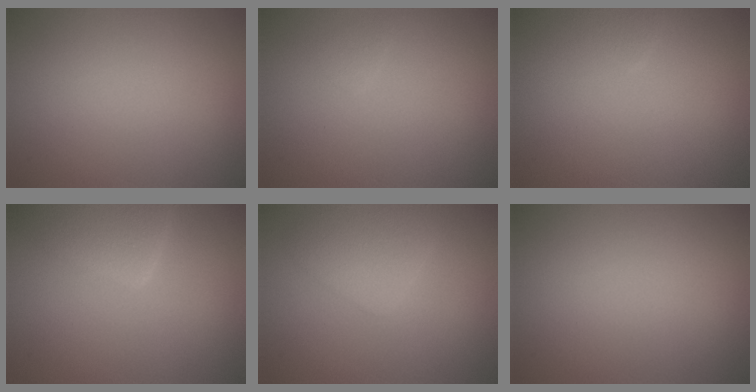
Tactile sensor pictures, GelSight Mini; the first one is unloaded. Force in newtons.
{"total": 0.6, "press": 0.6, "slide": 0.0}
{"total": 0.7, "press": 0.7, "slide": 0.0}
{"total": 3.7, "press": 3.7, "slide": 0.3}
{"total": 2.8, "press": 2.8, "slide": 0.0}
{"total": 0.0}